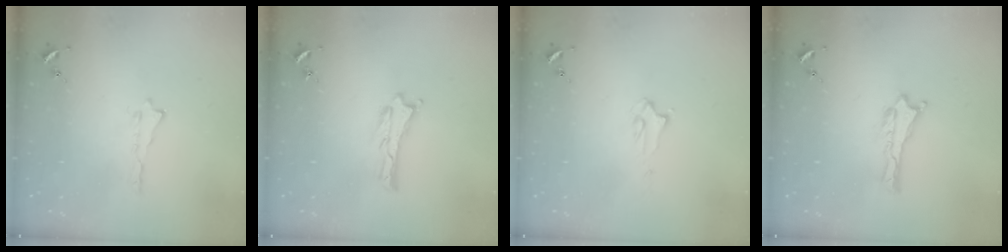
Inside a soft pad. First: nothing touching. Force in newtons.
{"total": 0.0}
{"total": 2.0, "press": 2.0, "slide": 0.2}
{"total": 0.0}